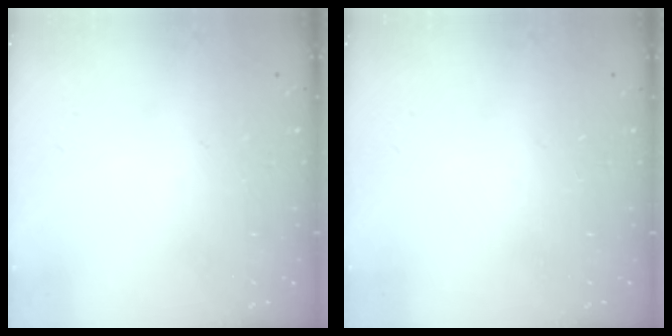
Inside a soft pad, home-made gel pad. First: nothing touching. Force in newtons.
{"total": 0.0}